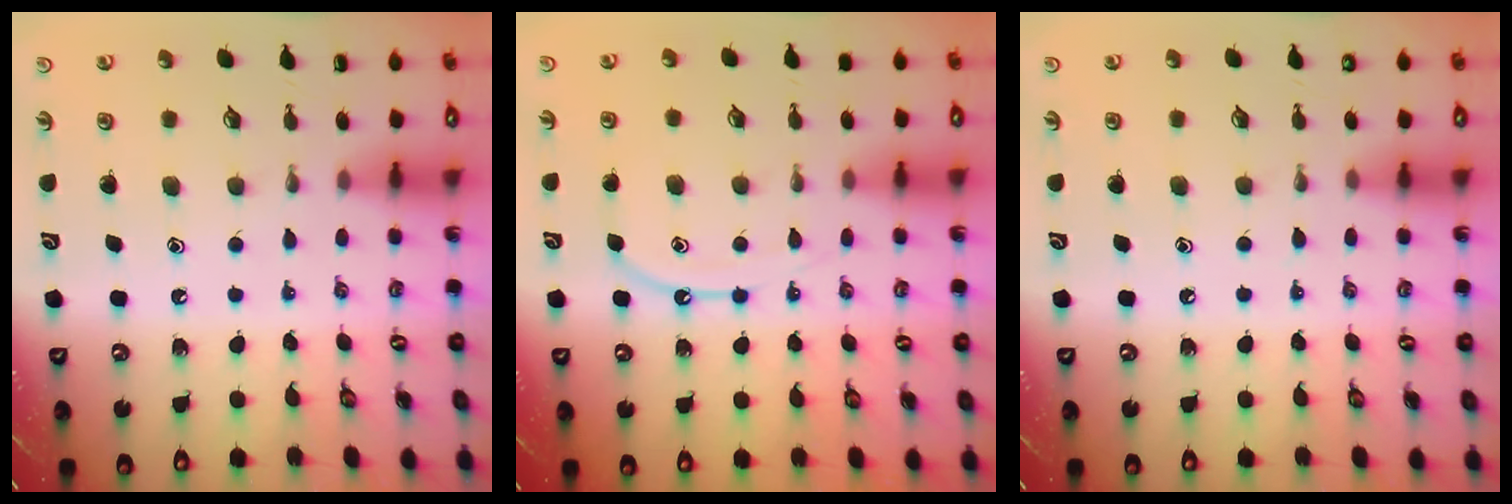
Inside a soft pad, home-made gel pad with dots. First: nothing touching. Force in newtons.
{"total": 8.5, "press": 8.5, "slide": 0.9}
{"total": 3.9, "press": 3.9, "slide": 0.6}